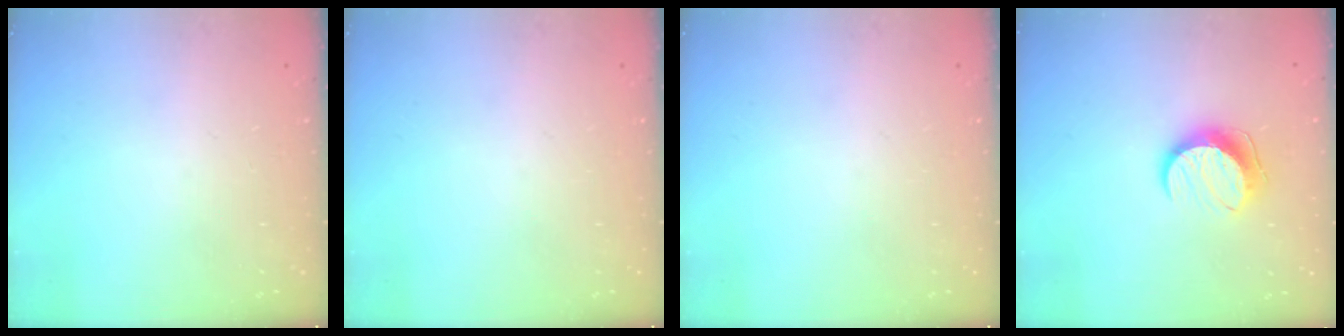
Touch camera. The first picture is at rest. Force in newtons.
{"total": 0.0}
{"total": 0.0}
{"total": 10.0, "press": 10.0, "slide": 0.4}